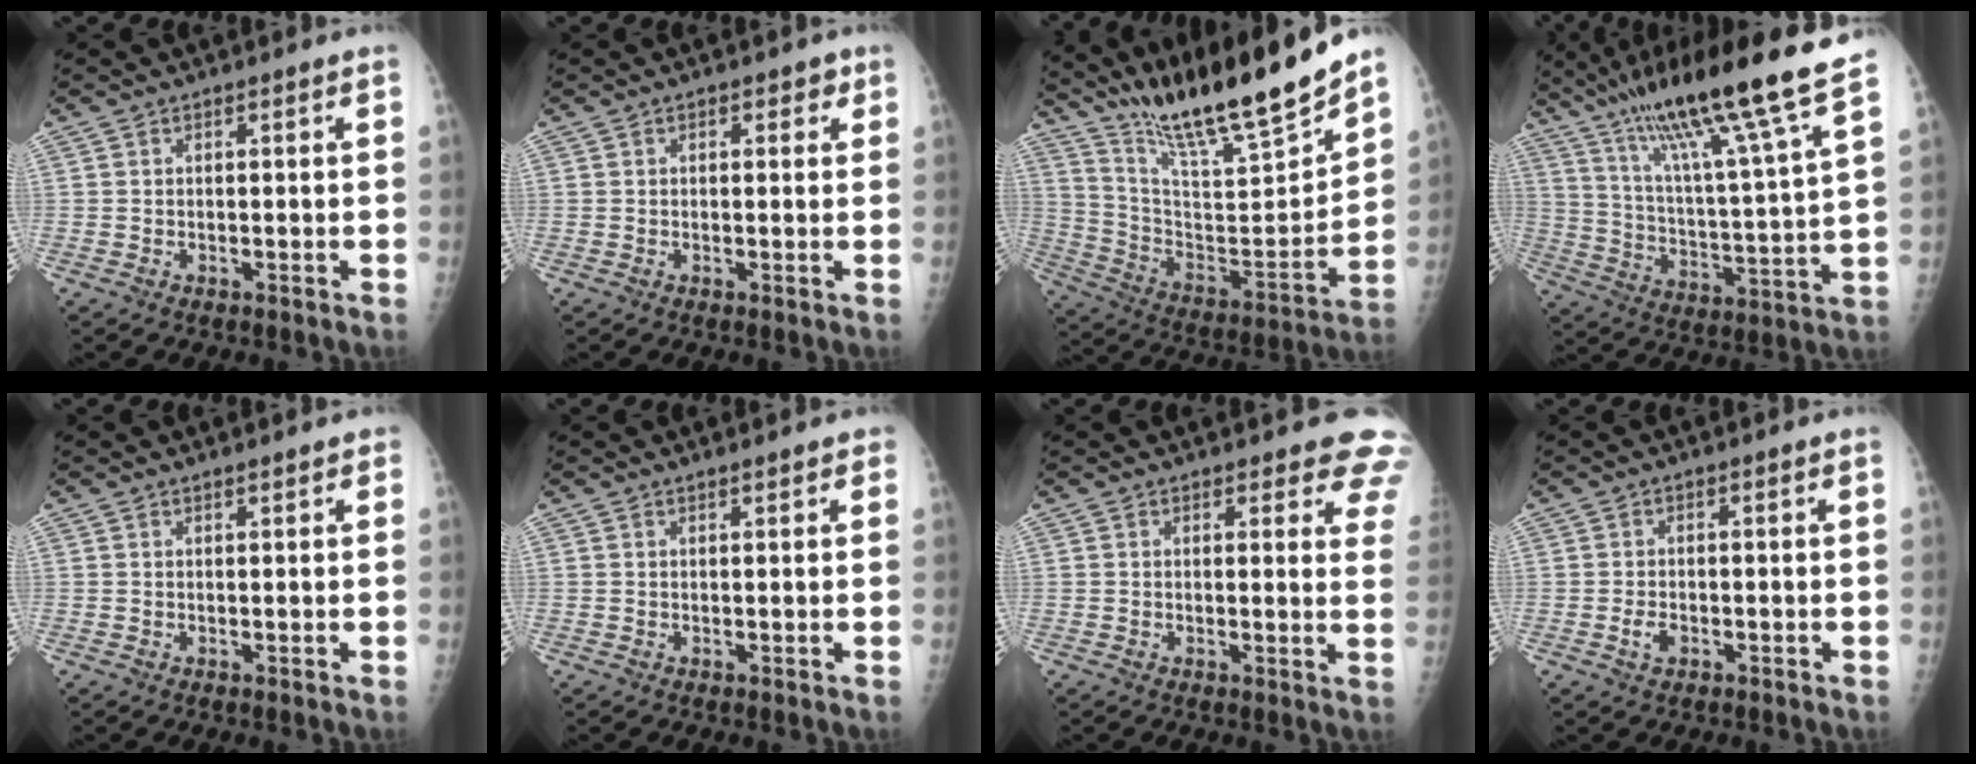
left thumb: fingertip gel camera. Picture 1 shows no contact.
{"total": 2.4, "force": [1.1, 1.5, 1.6], "torque": [-0.003, 0.000, 0.010]}
{"total": 23.3, "force": [19.8, 1.8, 12.1], "torque": [-0.183, -0.114, 0.341]}
{"total": 23.1, "force": [16.7, 0.2, 16.0], "torque": [-0.248, -0.064, 0.275]}
{"total": 0.8, "force": [0.6, 0.3, 0.5], "torque": [-0.004, -0.001, 0.006]}
{"total": 1.1, "force": [0.9, 0.4, 0.6], "torque": [-0.004, -0.002, 0.008]}
{"total": 8.2, "force": [7.2, 2.9, 2.7], "torque": [0.019, -0.033, 0.052]}
{"total": 2.2, "force": [-0.8, 1.4, 1.5], "torque": [-0.029, 0.004, -0.014]}